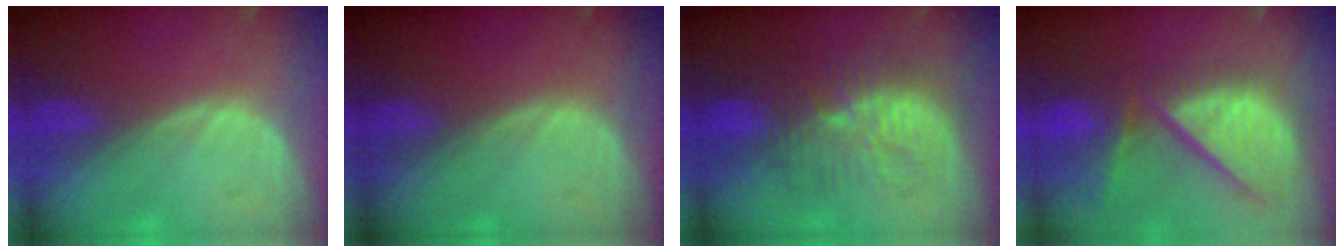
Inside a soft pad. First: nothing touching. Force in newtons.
{"total": 0.0}
{"total": 9.2, "press": 9.0, "slide": 2.0}
{"total": 12.5, "press": 10.7, "slide": 6.5}